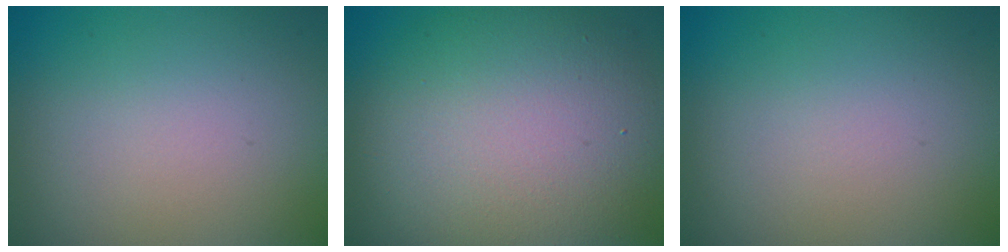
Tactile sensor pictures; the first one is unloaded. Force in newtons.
{"total": 10.5, "press": 10.5, "slide": 0.5}
{"total": 0.0}